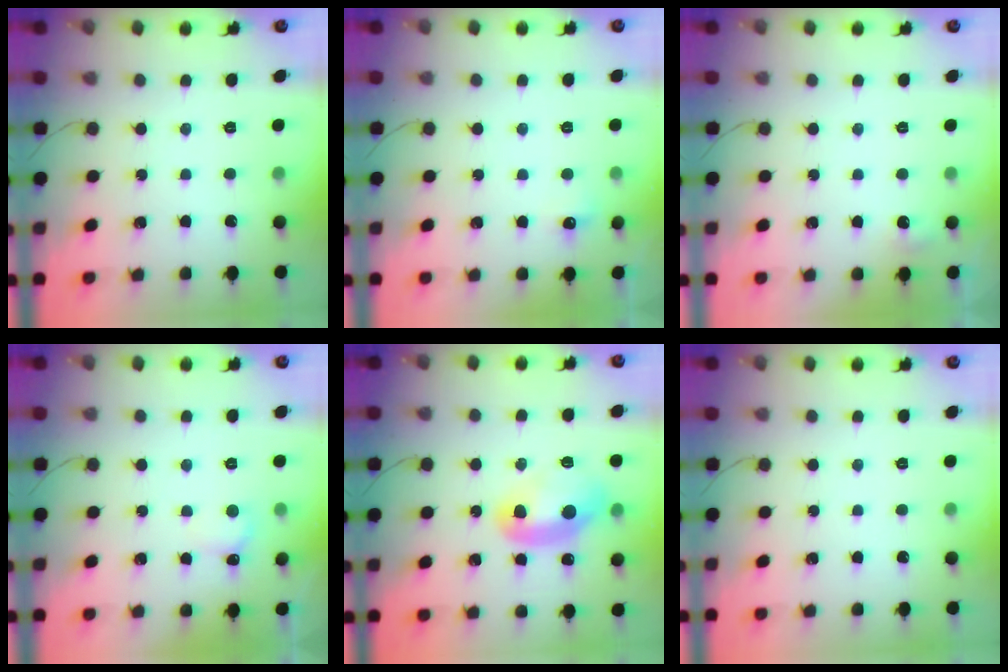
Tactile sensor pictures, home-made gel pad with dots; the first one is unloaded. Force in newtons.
{"total": 4.3, "press": 4.2, "slide": 1.2}
{"total": 4.0, "press": 3.7, "slide": 1.4}
{"total": 5.7, "press": 5.5, "slide": 1.7}
{"total": 10.6, "press": 10.6, "slide": 1.1}
{"total": 0.0}